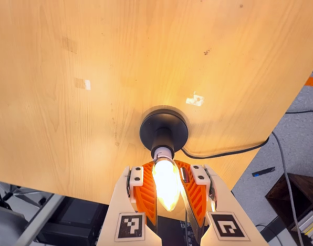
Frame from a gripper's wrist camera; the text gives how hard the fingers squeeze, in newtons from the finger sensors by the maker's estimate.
{"total": 24.4, "left": 23.7, "right": 25.2}